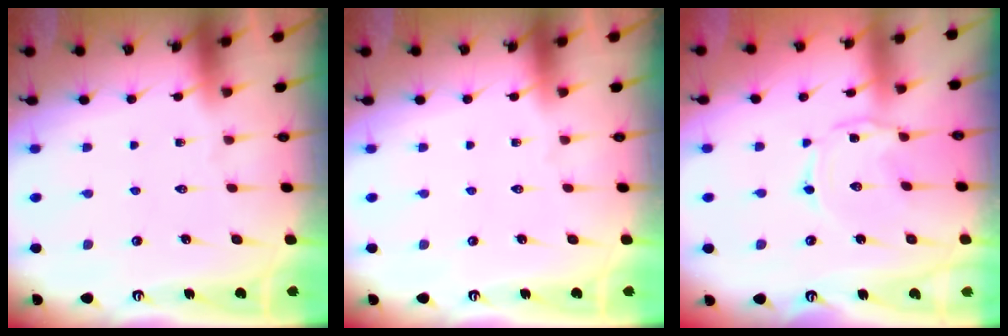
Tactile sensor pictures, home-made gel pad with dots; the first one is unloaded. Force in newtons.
{"total": 0.0}
{"total": 1.5, "press": 1.5, "slide": 0.3}